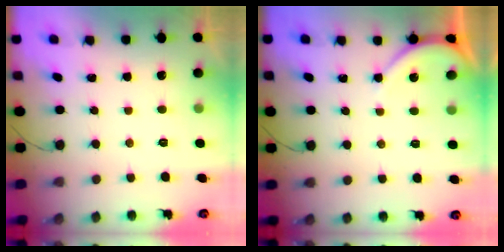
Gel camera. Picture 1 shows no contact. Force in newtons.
{"total": 4.7, "press": 4.7, "slide": 0.5}